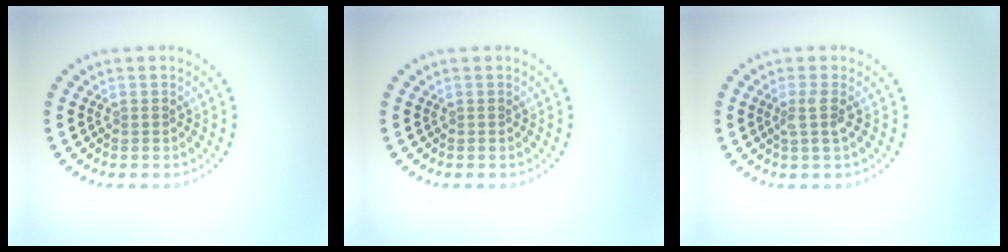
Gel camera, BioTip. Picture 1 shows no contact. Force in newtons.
{"total": 0.0}
{"total": 1.7, "press": 1.2, "slide": 1.2}